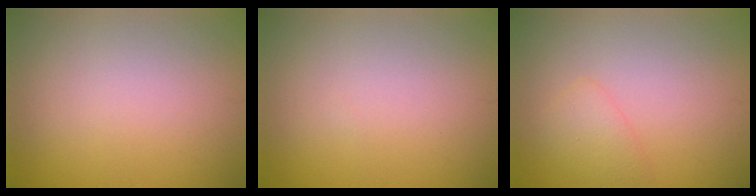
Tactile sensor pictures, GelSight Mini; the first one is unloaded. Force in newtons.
{"total": 0.0}
{"total": 1.8, "press": 1.8, "slide": 0.1}